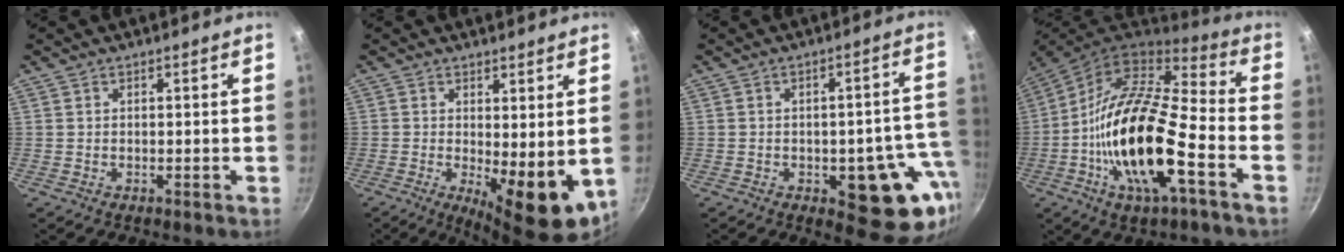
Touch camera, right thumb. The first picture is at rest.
{"total": 9.9, "force": [-0.4, 3.6, 9.2], "torque": [-0.113, -0.015, 0.006]}
{"total": 14.8, "force": [-4.3, 7.2, 12.1], "torque": [-0.079, 0.018, -0.051]}
{"total": 22.8, "force": [-6.5, 8.3, 20.2], "torque": [-0.375, 0.031, -0.137]}